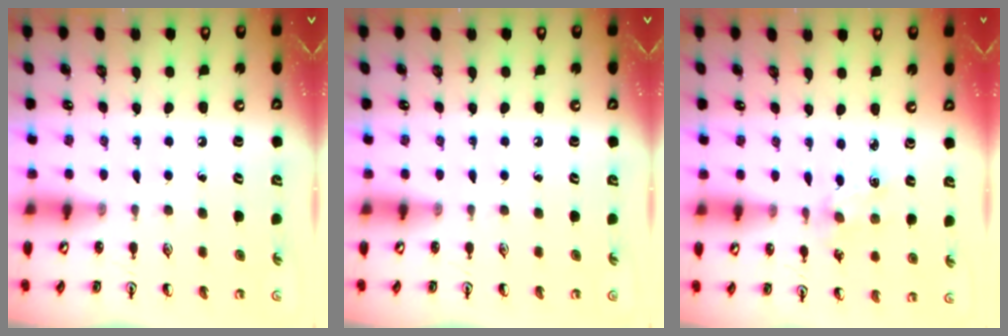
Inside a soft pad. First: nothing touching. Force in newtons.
{"total": 0.0}
{"total": 1.5, "press": 1.5, "slide": 0.3}